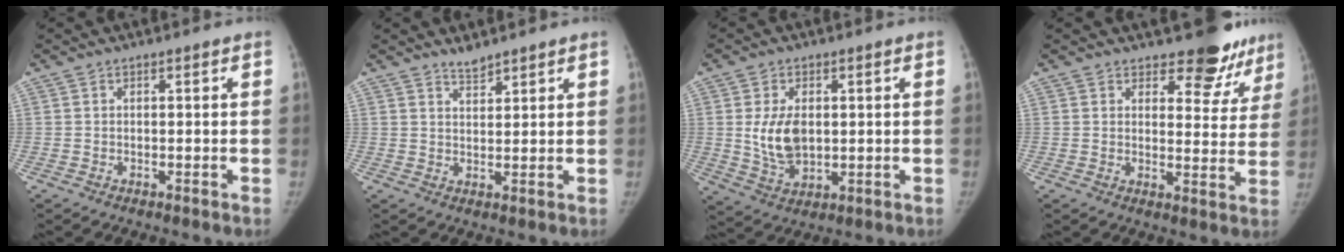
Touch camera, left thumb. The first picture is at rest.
{"total": 2.7, "force": [2.5, 0.7, 0.7], "torque": [-0.003, -0.018, 0.044]}
{"total": 8.4, "force": [0.8, 5.3, 6.5], "torque": [-0.107, -0.010, 0.026]}
{"total": 10.2, "force": [8.4, 4.7, 3.6], "torque": [0.001, -0.063, 0.092]}